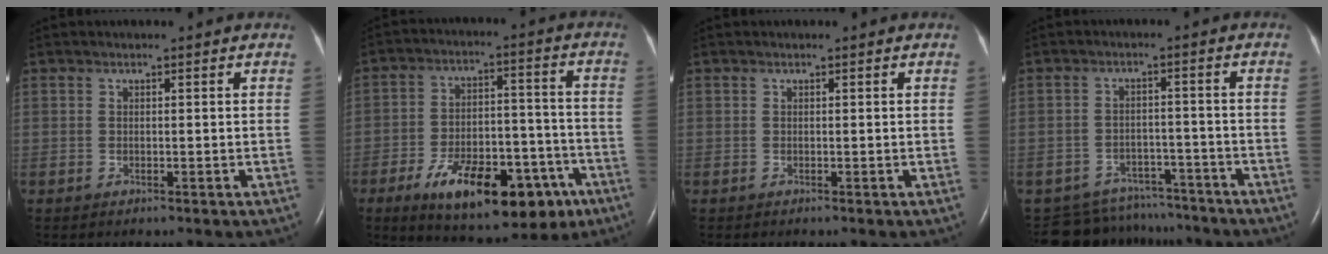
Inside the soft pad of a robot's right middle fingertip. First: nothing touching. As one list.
[{"total": 18.8, "force": [-10.3, 7.7, 13.7], "torque": [-0.181, 0.011, -0.147]}, {"total": 0.0}, {"total": 10.8, "force": [-10.0, 4.1, 0.2], "torque": [-0.007, 0.020, -0.131]}]